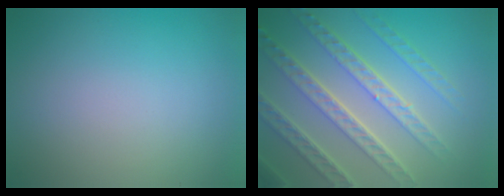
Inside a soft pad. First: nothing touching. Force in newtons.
{"total": 7.6, "press": 5.3, "slide": 5.4}